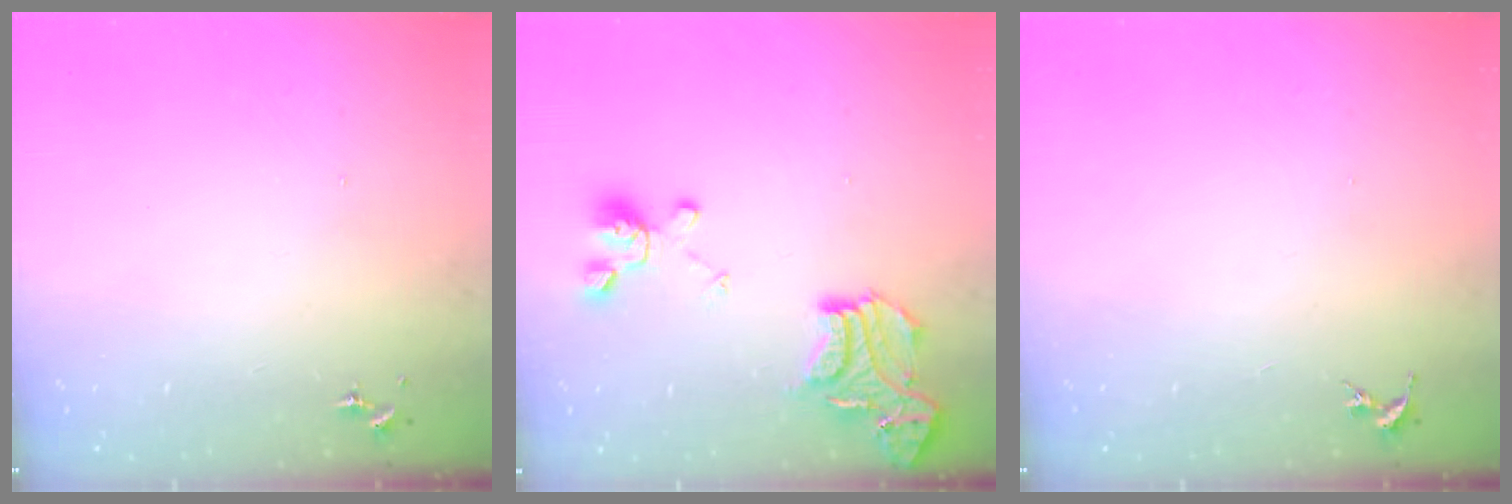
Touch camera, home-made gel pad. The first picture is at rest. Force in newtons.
{"total": 17.7, "press": 17.7, "slide": 1.6}
{"total": 0.0}